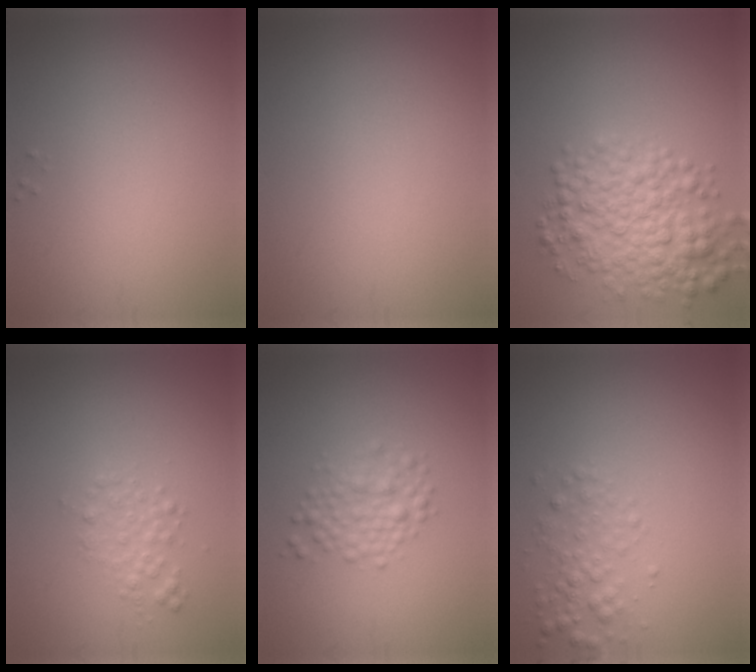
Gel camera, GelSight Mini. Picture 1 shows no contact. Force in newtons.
{"total": 0.0}
{"total": 6.0, "press": 6.0, "slide": 0.0}
{"total": 1.7, "press": 1.7, "slide": 0.0}
{"total": 2.4, "press": 2.4, "slide": 0.1}
{"total": 2.3, "press": 2.3, "slide": 0.0}